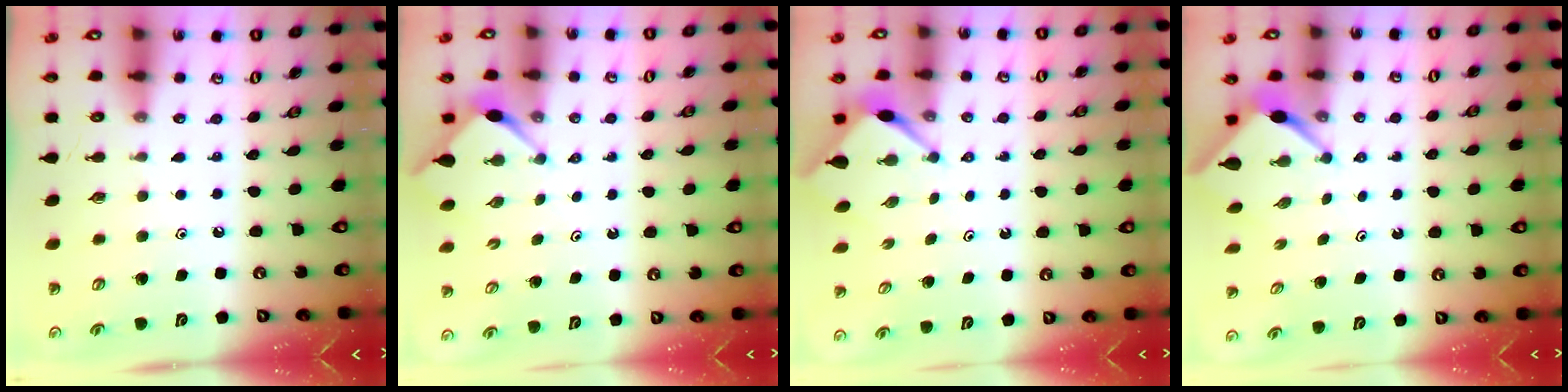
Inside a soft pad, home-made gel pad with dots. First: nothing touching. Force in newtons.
{"total": 2.8, "press": 2.8, "slide": 0.3}
{"total": 2.9, "press": 2.9, "slide": 0.3}
{"total": 3.1, "press": 3.1, "slide": 0.2}